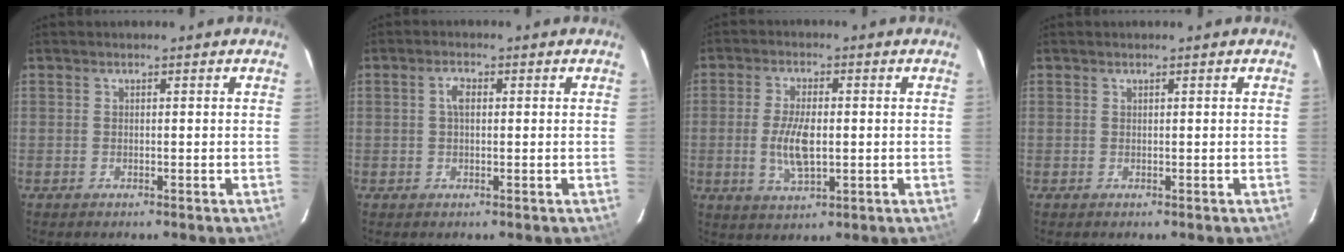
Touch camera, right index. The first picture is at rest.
{"total": 2.2, "force": [0.4, 1.2, 1.9], "torque": [-0.038, 0.007, 0.006]}
{"total": 7.5, "force": [-0.7, 3.2, 6.7], "torque": [-0.134, -0.005, -0.012]}
{"total": 0.0}